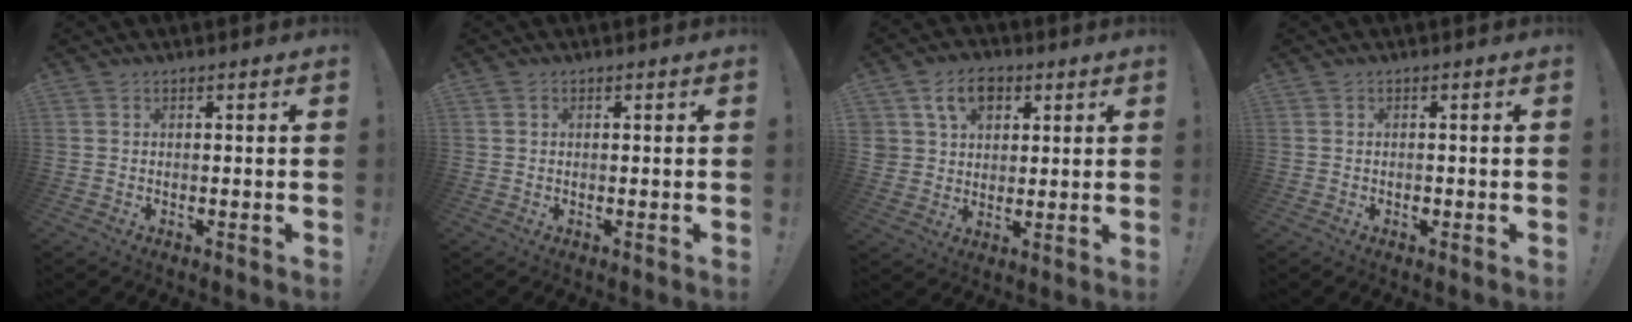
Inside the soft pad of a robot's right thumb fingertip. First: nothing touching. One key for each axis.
{"total": 0.5, "fx": 0.2, "fy": 0.5, "fz": 0.0, "tx": 0.002, "ty": 0.000, "tz": 0.003}
{"total": 10.2, "fx": 4.9, "fy": 7.6, "fz": 4.8, "tx": -0.079, "ty": -0.008, "tz": 0.095}
{"total": 0.8, "fx": -0.4, "fy": 0.7, "fz": 0.3, "tx": -0.010, "ty": 0.004, "tz": -0.006}